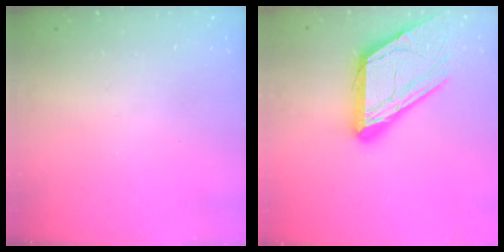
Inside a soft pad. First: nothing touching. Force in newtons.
{"total": 18.5, "press": 18.4, "slide": 1.9}